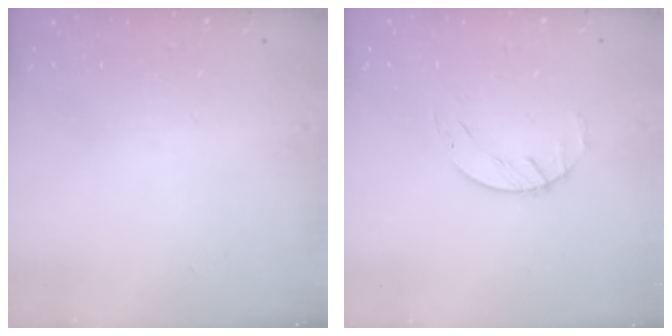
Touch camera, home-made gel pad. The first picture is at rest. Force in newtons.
{"total": 2.1, "press": 2.1, "slide": 0.3}